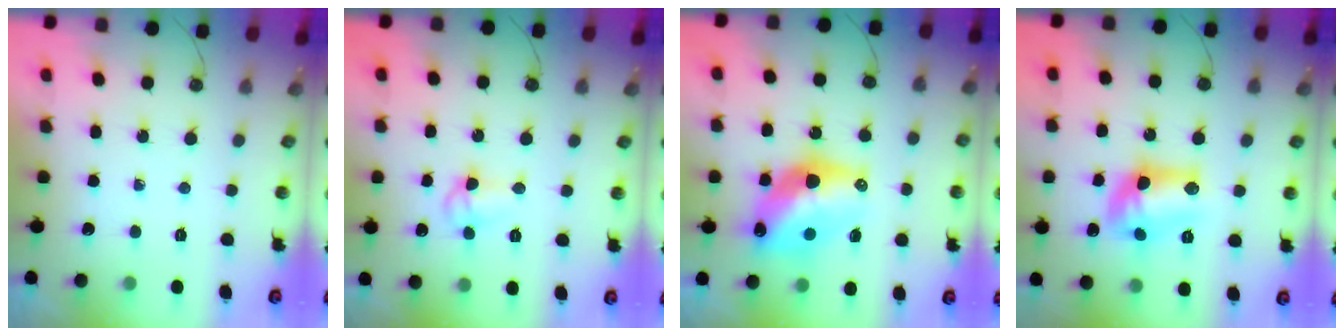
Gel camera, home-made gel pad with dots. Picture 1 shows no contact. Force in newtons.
{"total": 6.4, "press": 6.4, "slide": 0.8}
{"total": 14.6, "press": 14.6, "slide": 1.1}
{"total": 12.2, "press": 12.2, "slide": 0.5}